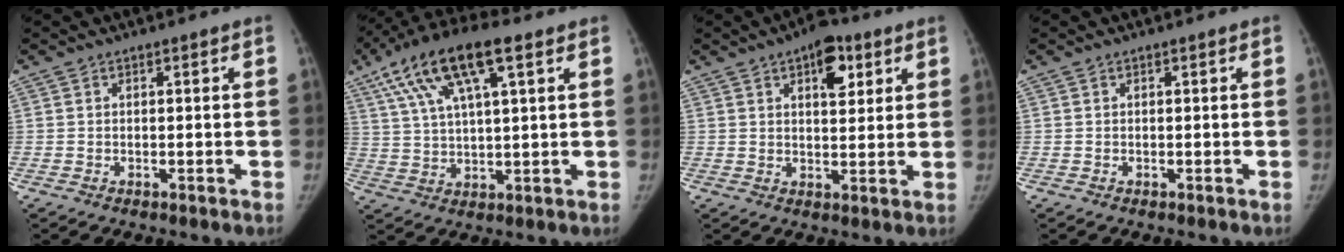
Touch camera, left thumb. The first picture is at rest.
{"total": 16.4, "force": [7.7, 5.5, 13.3], "torque": [-0.248, 0.008, 0.137]}
{"total": 8.2, "force": [4.0, 4.1, 5.9], "torque": [-0.054, -0.013, 0.053]}
{"total": 0.0}